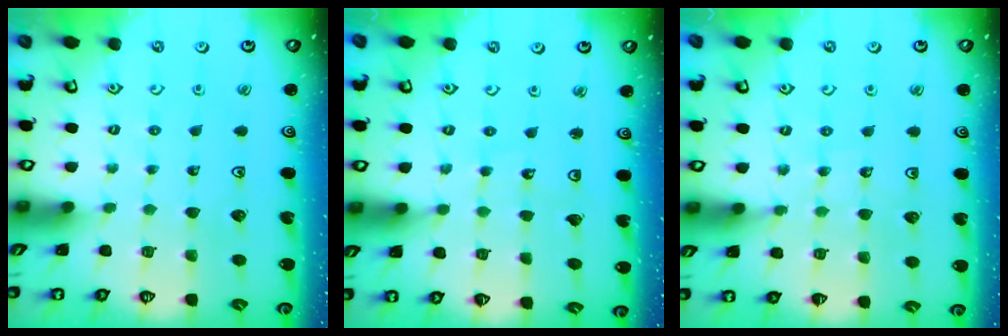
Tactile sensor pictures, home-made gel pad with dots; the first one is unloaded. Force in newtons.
{"total": 5.7, "press": 5.6, "slide": 0.7}
{"total": 6.9, "press": 6.7, "slide": 1.7}